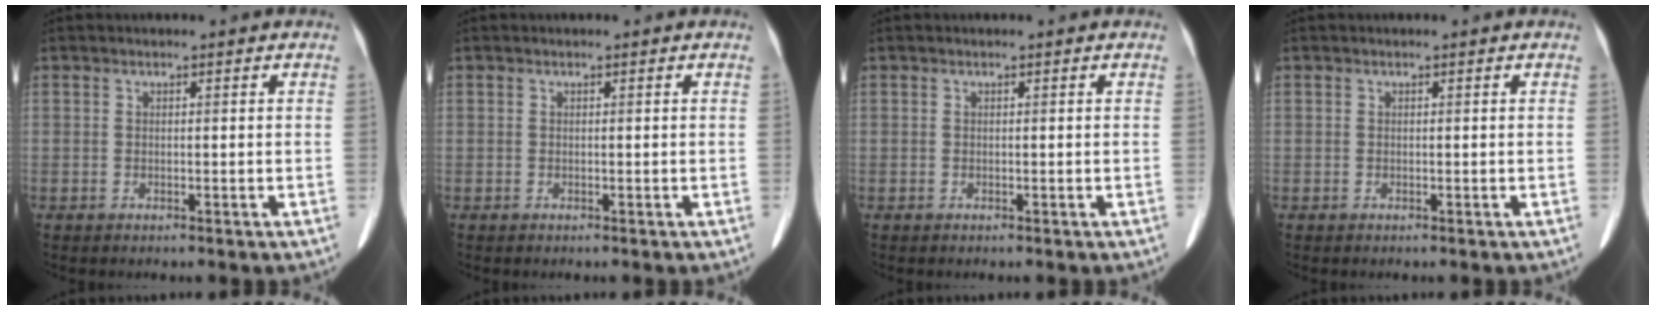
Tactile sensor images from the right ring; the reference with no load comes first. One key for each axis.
{"total": 0.0}
{"total": 0.0}
{"total": 0.0}